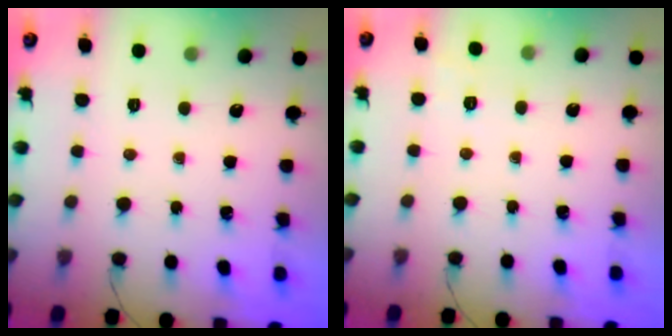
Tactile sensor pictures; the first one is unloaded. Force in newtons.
{"total": 1.8, "press": 0.1, "slide": 1.8}